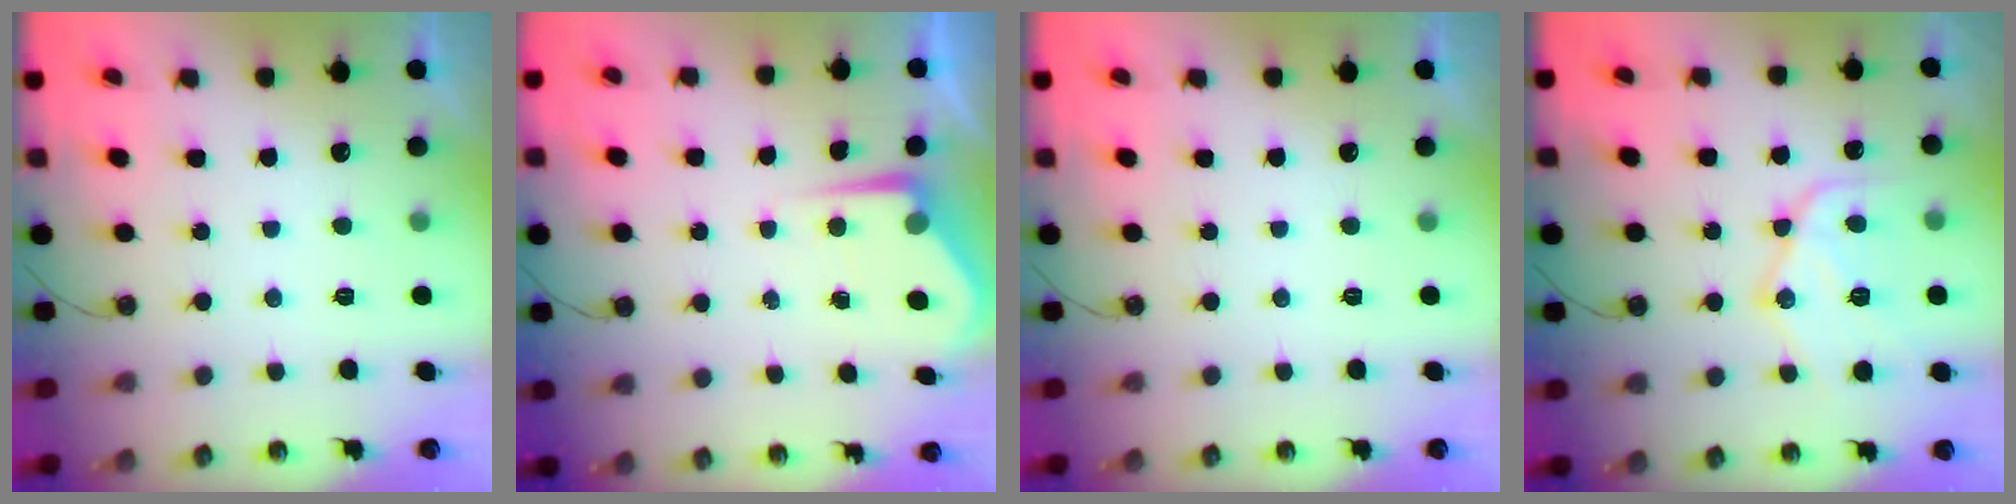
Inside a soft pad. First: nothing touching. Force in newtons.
{"total": 4.9, "press": 4.9, "slide": 0.2}
{"total": 0.0}
{"total": 14.3, "press": 14.3, "slide": 1.1}